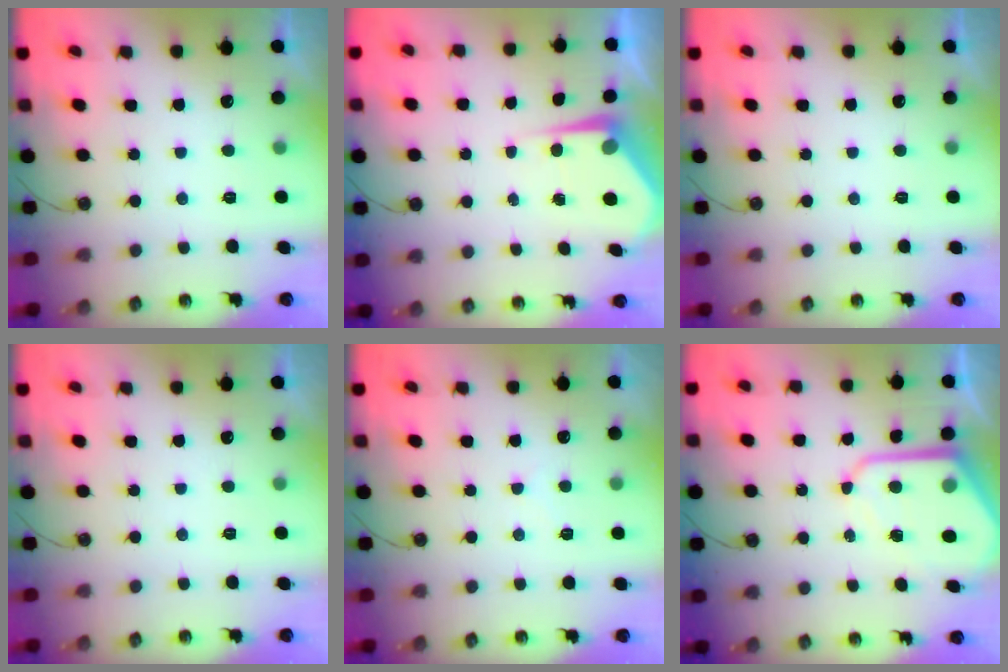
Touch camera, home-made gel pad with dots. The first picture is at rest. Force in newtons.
{"total": 5.9, "press": 5.9, "slide": 0.4}
{"total": 0.0}
{"total": 0.0}
{"total": 5.0, "press": 4.9, "slide": 0.7}
{"total": 10.8, "press": 10.8, "slide": 1.0}